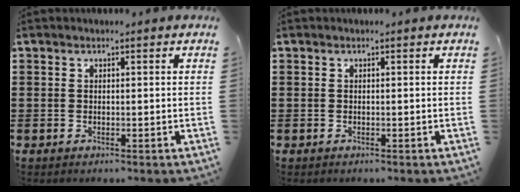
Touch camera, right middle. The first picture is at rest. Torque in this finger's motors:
{"motor_torque": [0.05, -0.10, -0.01, 0.01]}